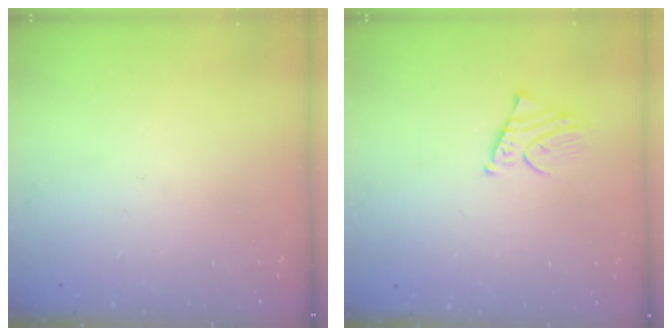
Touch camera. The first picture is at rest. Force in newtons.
{"total": 2.4, "press": 2.4, "slide": 0.2}